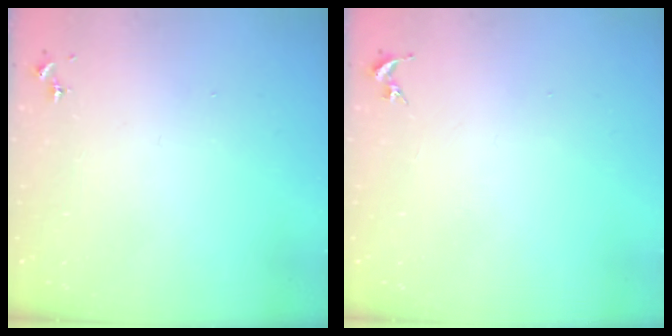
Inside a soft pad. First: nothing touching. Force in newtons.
{"total": 0.0}